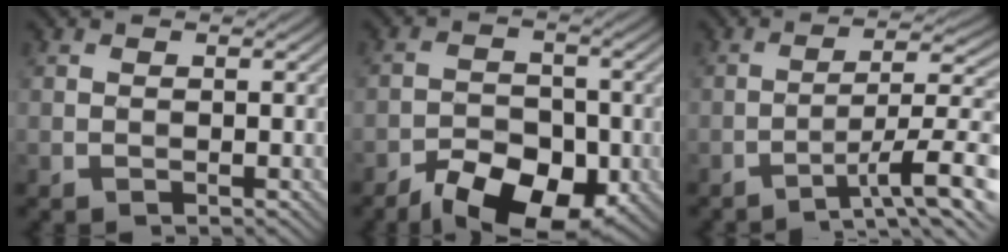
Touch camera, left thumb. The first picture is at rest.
{"total": 10.3, "force": [-6.8, 5.5, 5.5], "torque": [-0.072, -0.002, -0.106]}
{"total": 9.1, "force": [-5.2, 1.4, 7.3], "torque": [-0.115, 0.020, -0.082]}